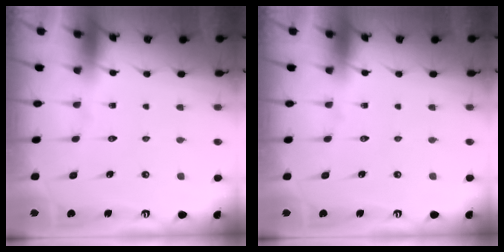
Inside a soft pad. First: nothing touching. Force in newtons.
{"total": 0.0}